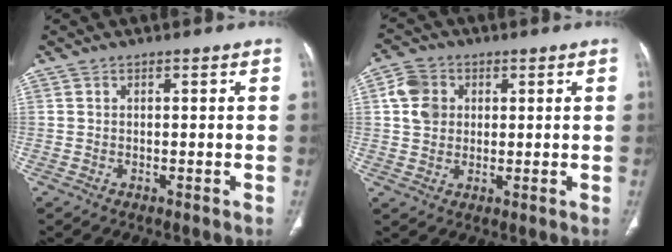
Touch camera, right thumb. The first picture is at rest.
{"total": 6.5, "force": [1.5, 5.4, 3.2], "torque": [-0.048, 0.003, 0.025]}